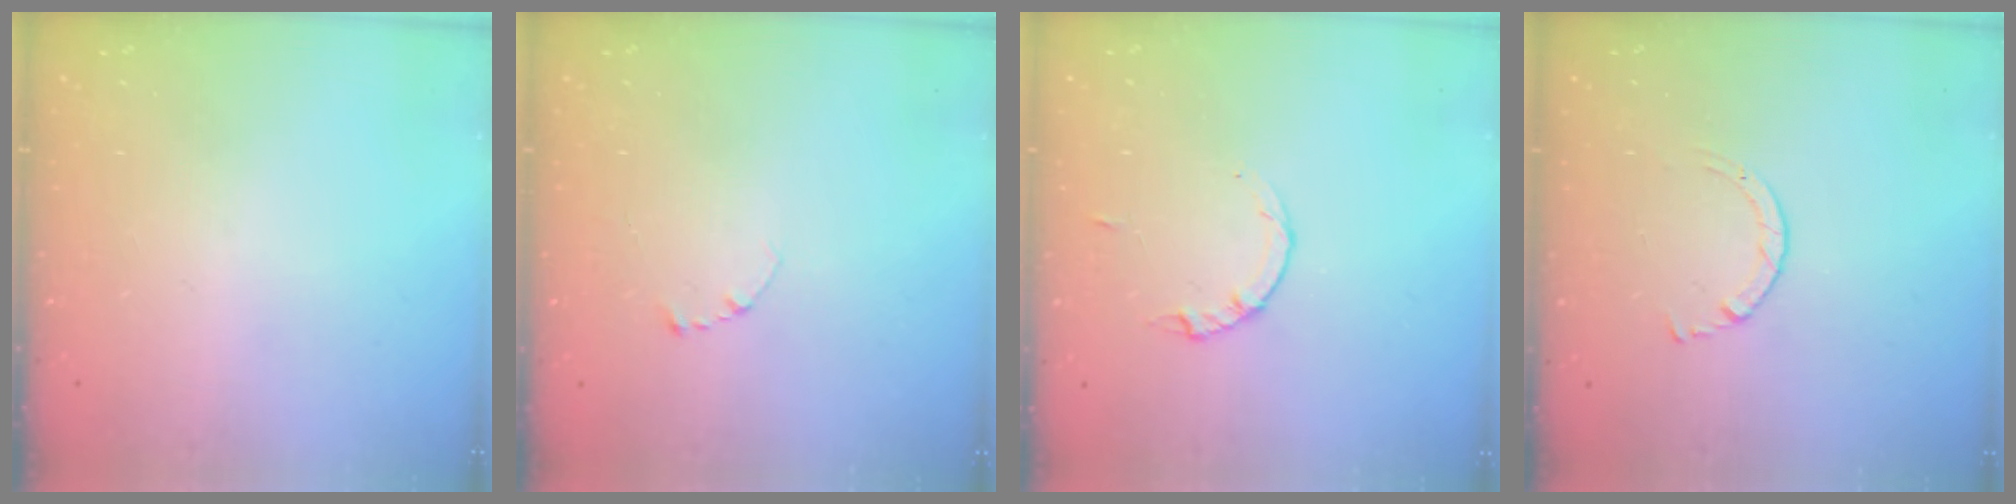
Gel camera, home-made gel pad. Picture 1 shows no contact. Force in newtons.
{"total": 2.3, "press": 2.3, "slide": 0.2}
{"total": 2.2, "press": 2.1, "slide": 0.3}
{"total": 1.7, "press": 1.7, "slide": 0.2}